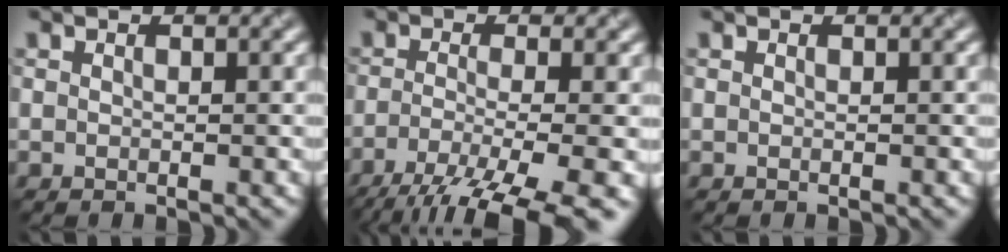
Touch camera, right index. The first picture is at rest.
{"total": 8.8, "force": [-5.7, 2.1, 6.3], "torque": [-0.123, -0.013, -0.091]}
{"total": 0.0}